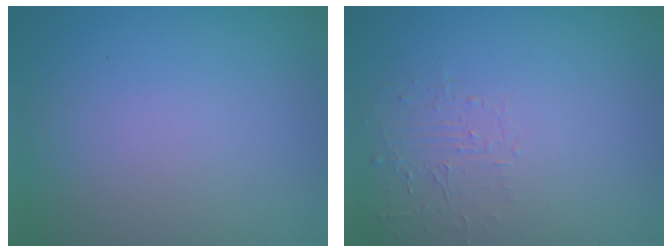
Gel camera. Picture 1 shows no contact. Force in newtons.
{"total": 1.5, "press": 0.1, "slide": 1.5}